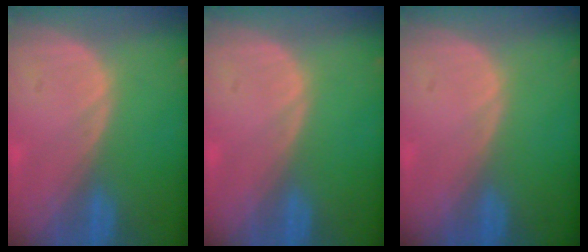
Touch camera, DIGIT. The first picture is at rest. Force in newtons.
{"total": 0.0}
{"total": 0.0}